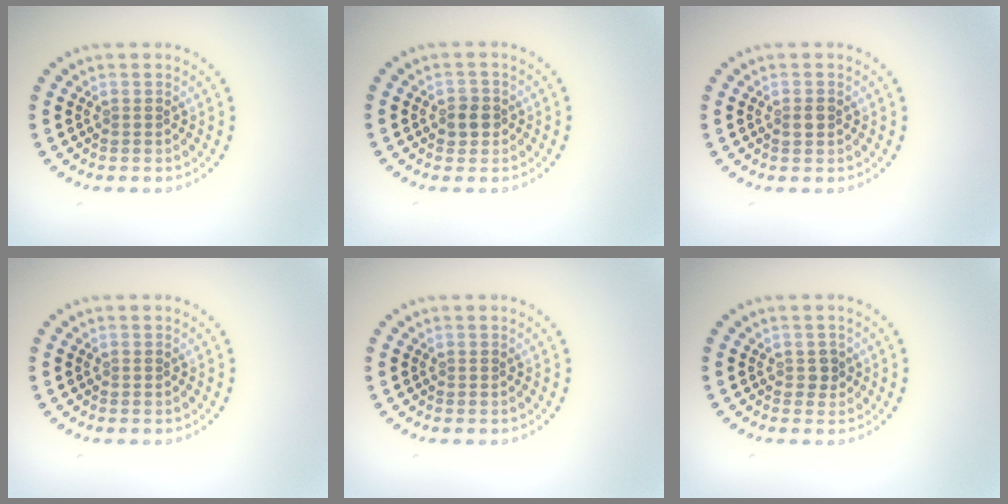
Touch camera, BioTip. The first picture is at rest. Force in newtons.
{"total": 1.8, "press": 1.7, "slide": 0.6}
{"total": 1.1, "press": 1.1, "slide": 0.2}
{"total": 0.0}
{"total": 0.0}
{"total": 0.9, "press": 0.8, "slide": 0.4}